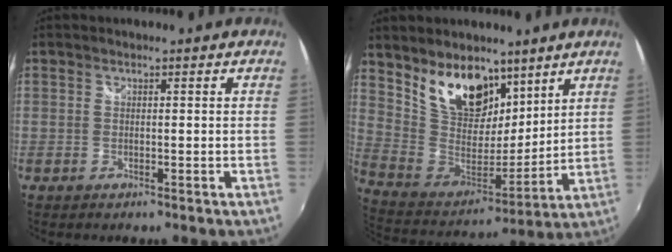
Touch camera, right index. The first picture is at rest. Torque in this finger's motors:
{"motor_torque": [1.18, 0.96, 0.52, 0.11]}